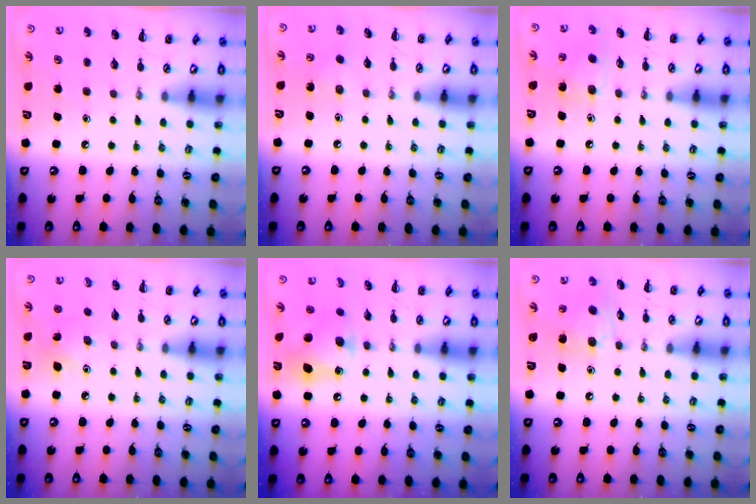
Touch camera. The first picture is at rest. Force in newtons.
{"total": 2.9, "press": 2.7, "slide": 0.8}
{"total": 6.5, "press": 6.5, "slide": 0.6}
{"total": 4.8, "press": 4.7, "slide": 1.1}
{"total": 9.9, "press": 9.8, "slide": 1.6}
{"total": 7.3, "press": 7.3, "slide": 0.7}